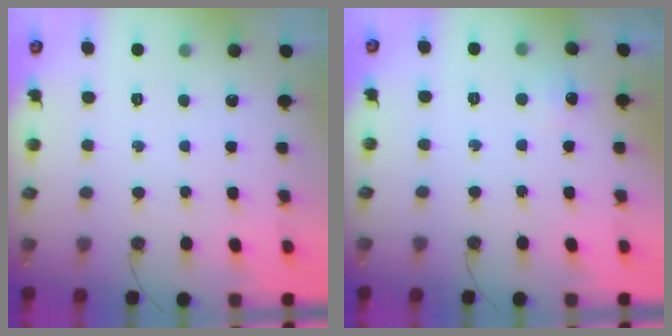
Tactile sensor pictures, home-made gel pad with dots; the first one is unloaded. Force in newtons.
{"total": 4.0, "press": 3.9, "slide": 0.6}